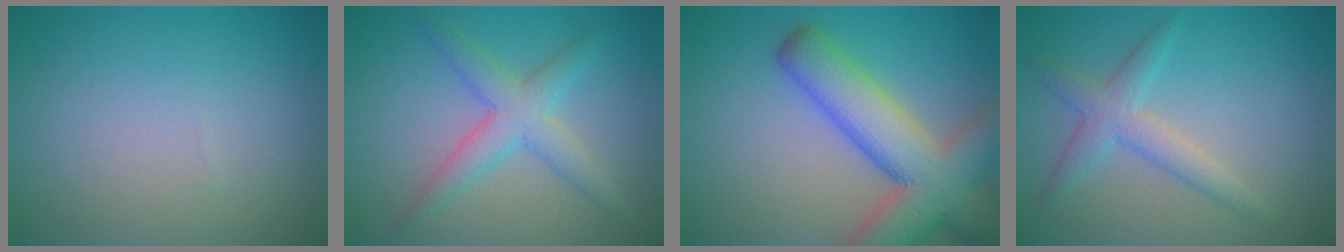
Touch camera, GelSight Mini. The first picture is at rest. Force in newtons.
{"total": 3.7, "press": 3.7, "slide": 0.1}
{"total": 9.6, "press": 9.5, "slide": 0.6}
{"total": 3.0, "press": 3.0, "slide": 0.1}